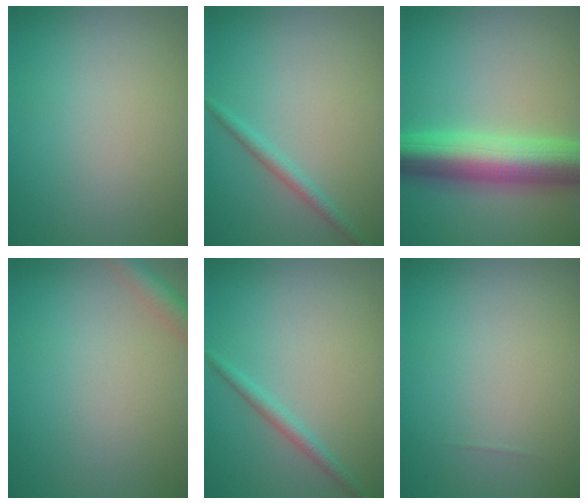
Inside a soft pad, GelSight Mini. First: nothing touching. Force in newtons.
{"total": 1.5, "press": 1.5, "slide": 0.1}
{"total": 9.0, "press": 9.0, "slide": 0.2}
{"total": 2.4, "press": 2.4, "slide": 0.2}
{"total": 1.5, "press": 1.5, "slide": 0.1}
{"total": 0.0}